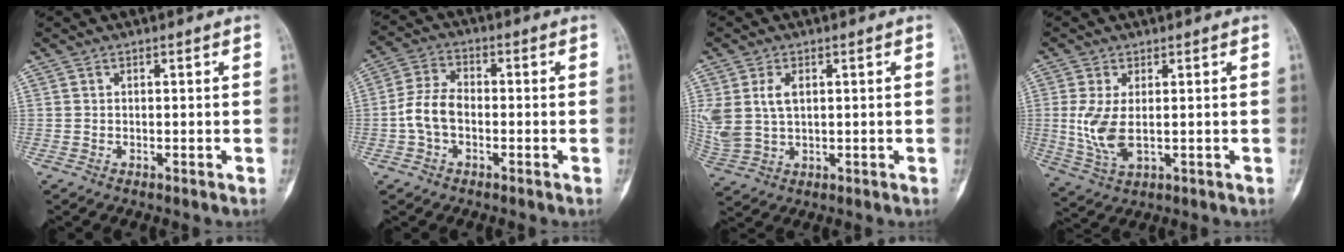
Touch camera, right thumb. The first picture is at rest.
{"total": 6.7, "force": [-1.5, 4.3, 4.9], "torque": [-0.100, 0.023, -0.037]}
{"total": 8.0, "force": [2.0, 5.0, 6.0], "torque": [-0.137, 0.002, 0.053]}
{"total": 7.6, "force": [0.2, 3.9, 6.6], "torque": [-0.144, -0.011, 0.016]}